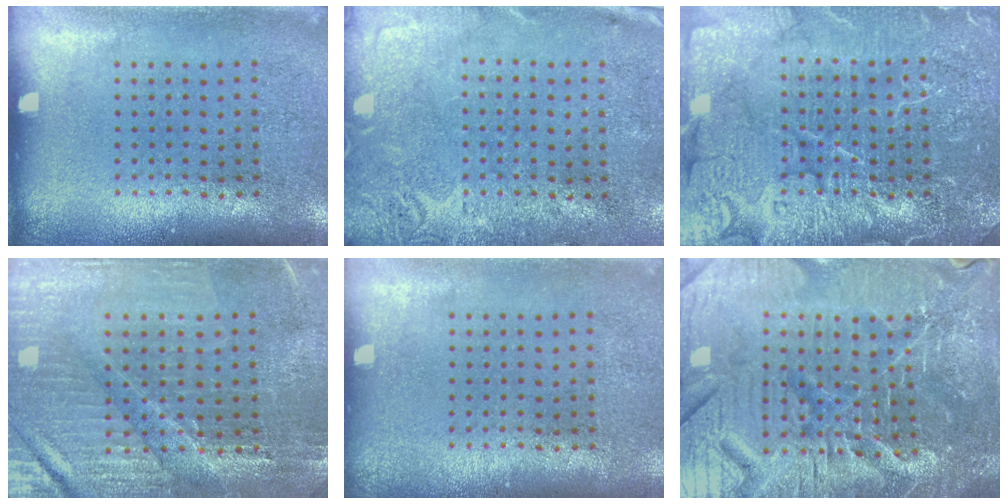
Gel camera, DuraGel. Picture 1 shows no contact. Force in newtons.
{"total": 2.8, "press": 2.2, "slide": 1.7}
{"total": 6.9, "press": 6.8, "slide": 0.9}
{"total": 3.2, "press": 3.1, "slide": 0.5}
{"total": 0.0}
{"total": 6.6, "press": 6.0, "slide": 2.8}